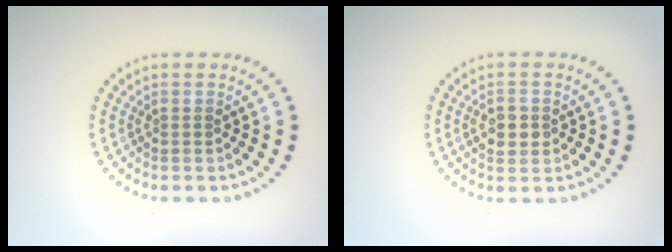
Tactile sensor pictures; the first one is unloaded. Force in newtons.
{"total": 2.6, "press": 2.6, "slide": 0.2}